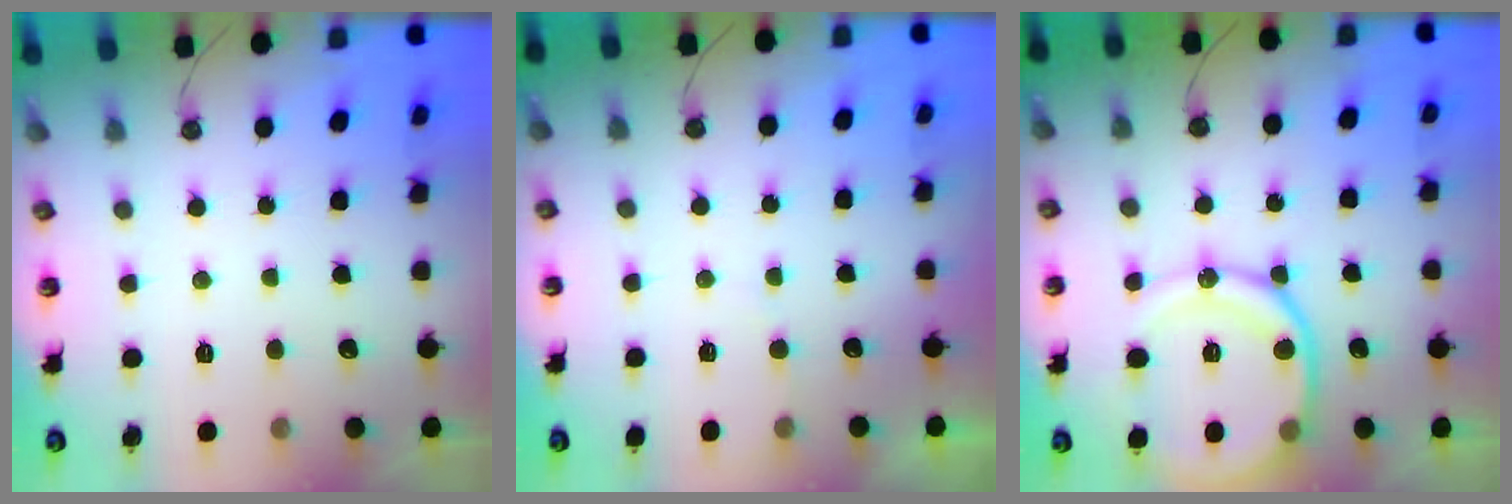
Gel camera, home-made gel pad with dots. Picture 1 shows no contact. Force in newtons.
{"total": 2.6, "press": 2.6, "slide": 0.3}
{"total": 16.7, "press": 16.6, "slide": 1.8}